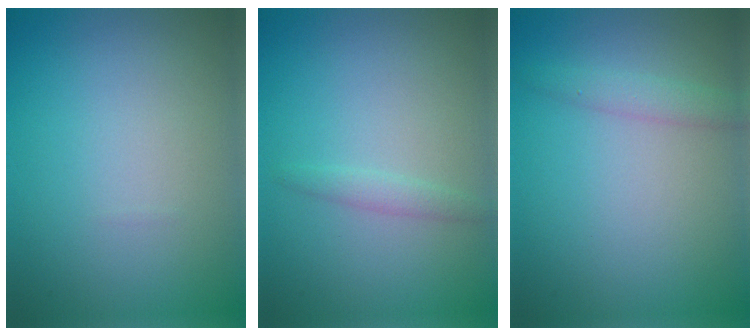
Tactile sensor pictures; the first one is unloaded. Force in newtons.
{"total": 1.2, "press": 1.2, "slide": 0.0}
{"total": 1.7, "press": 1.7, "slide": 0.1}